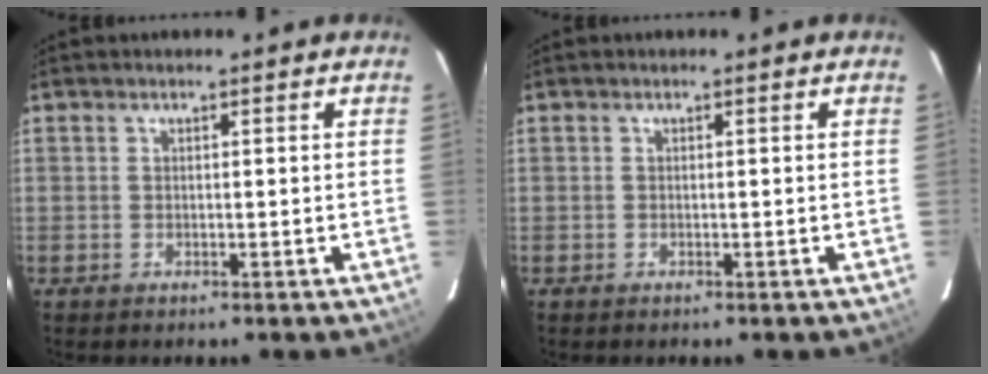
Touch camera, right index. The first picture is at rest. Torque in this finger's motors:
{"motor_torque": [0.00, -0.02, 0.04, 0.00]}